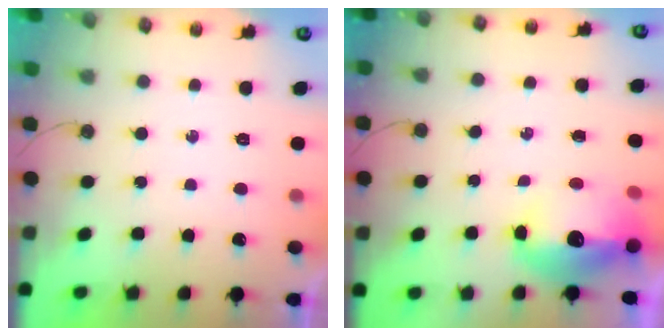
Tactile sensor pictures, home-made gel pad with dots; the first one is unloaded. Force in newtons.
{"total": 14.1, "press": 14.0, "slide": 1.2}